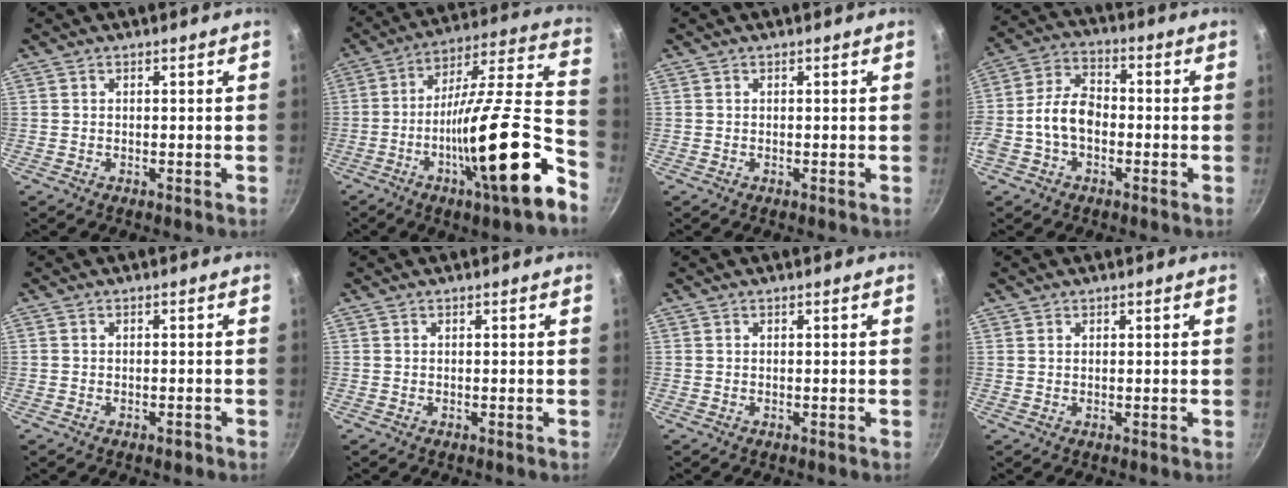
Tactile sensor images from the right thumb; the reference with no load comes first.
{"total": 24.7, "force": [-10.4, 4.0, 22.1], "torque": [-0.301, 0.054, -0.182]}
{"total": 0.0}
{"total": 9.5, "force": [-2.0, 6.3, 6.8], "torque": [-0.115, 0.036, -0.051]}
{"total": 1.2, "force": [-0.8, 0.5, 0.7], "torque": [-0.011, 0.009, -0.010]}
{"total": 0.0}
{"total": 0.0}
{"total": 0.7, "force": [0.5, 0.6, -0.1], "torque": [0.007, -0.002, 0.007]}